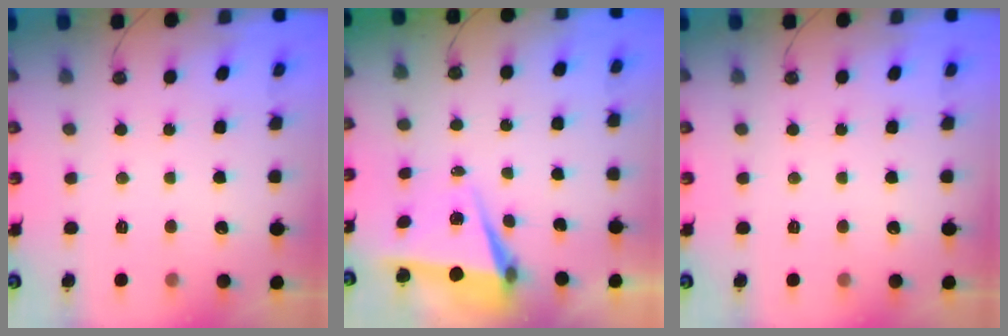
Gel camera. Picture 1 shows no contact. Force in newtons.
{"total": 6.9, "press": 5.4, "slide": 4.3}
{"total": 0.0}